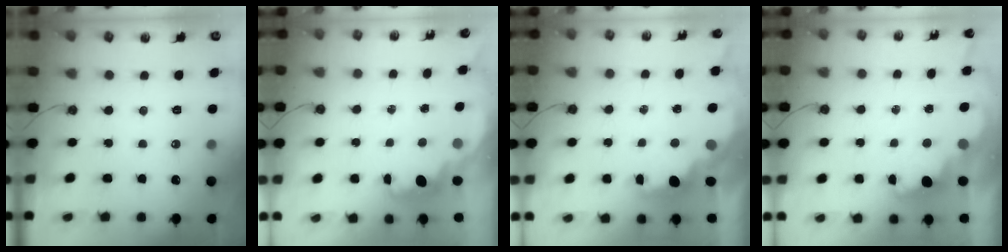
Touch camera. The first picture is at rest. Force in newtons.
{"total": 1.6, "press": 1.5, "slide": 0.6}
{"total": 2.1, "press": 1.9, "slide": 0.8}
{"total": 3.6, "press": 3.5, "slide": 0.7}